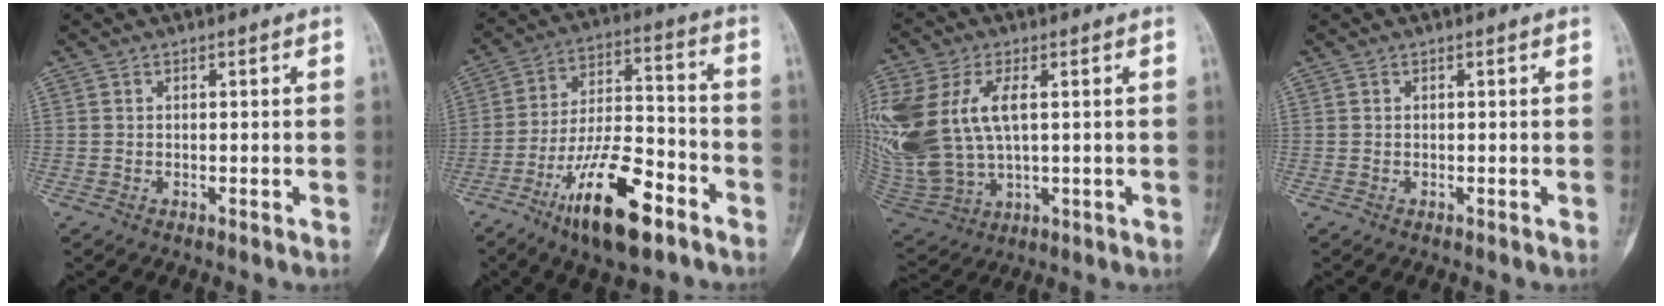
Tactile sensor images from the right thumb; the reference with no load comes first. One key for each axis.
{"total": 18.0, "fx": -10.1, "fy": 6.3, "fz": 13.4, "tx": -0.225, "ty": 0.064, "tz": -0.173}
{"total": 20.5, "fx": 3.4, "fy": 11.9, "fz": 16.4, "tx": -0.393, "ty": -0.014, "tz": 0.075}
{"total": 0.0}